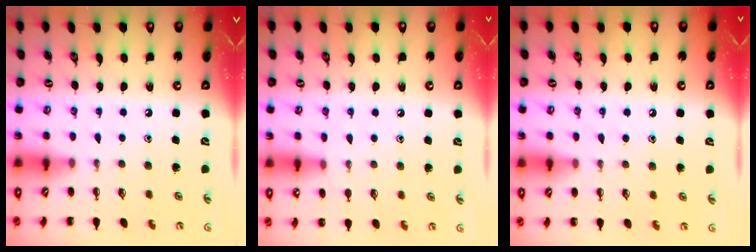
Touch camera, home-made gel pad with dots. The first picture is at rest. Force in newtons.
{"total": 6.8, "press": 6.5, "slide": 2.0}
{"total": 6.7, "press": 6.4, "slide": 2.1}